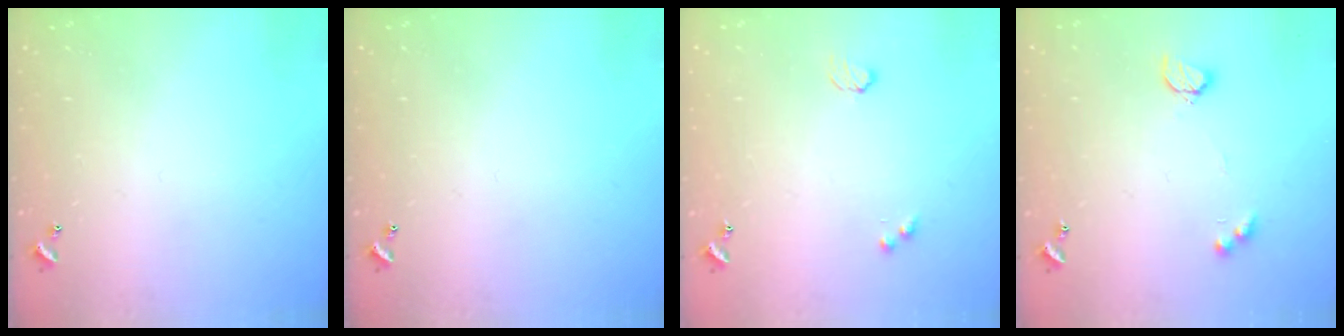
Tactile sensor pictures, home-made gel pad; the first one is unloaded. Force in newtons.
{"total": 0.0}
{"total": 2.9, "press": 2.9, "slide": 0.5}
{"total": 4.1, "press": 4.0, "slide": 0.8}